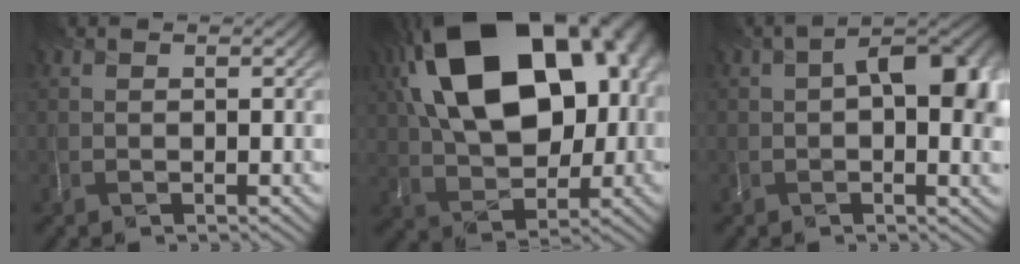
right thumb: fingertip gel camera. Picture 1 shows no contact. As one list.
[{"total": 21.7, "force": [5.7, 13.9, 15.6], "torque": [-0.289, 0.050, 0.105]}, {"total": 9.1, "force": [1.5, 4.7, 7.7], "torque": [-0.097, -0.004, 0.027]}]